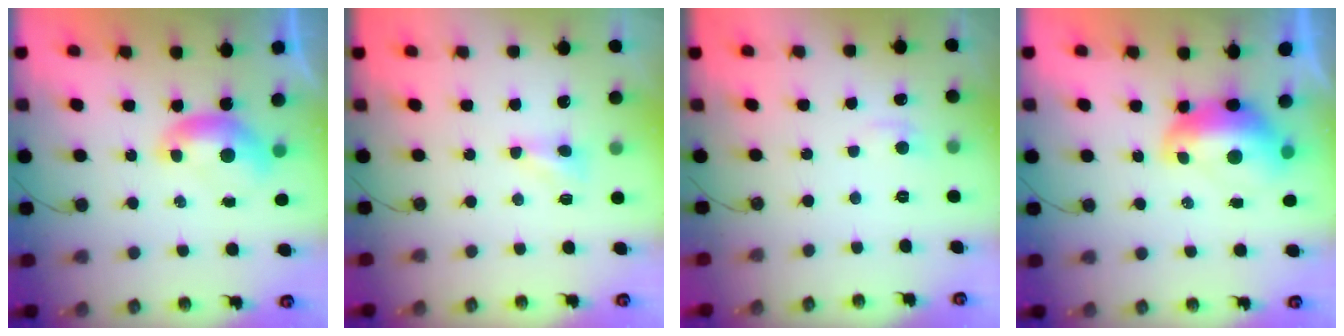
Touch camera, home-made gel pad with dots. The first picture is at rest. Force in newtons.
{"total": 1.6, "press": 1.5, "slide": 0.5}
{"total": 1.1, "press": 0.8, "slide": 0.7}
{"total": 2.9, "press": 2.8, "slide": 0.7}